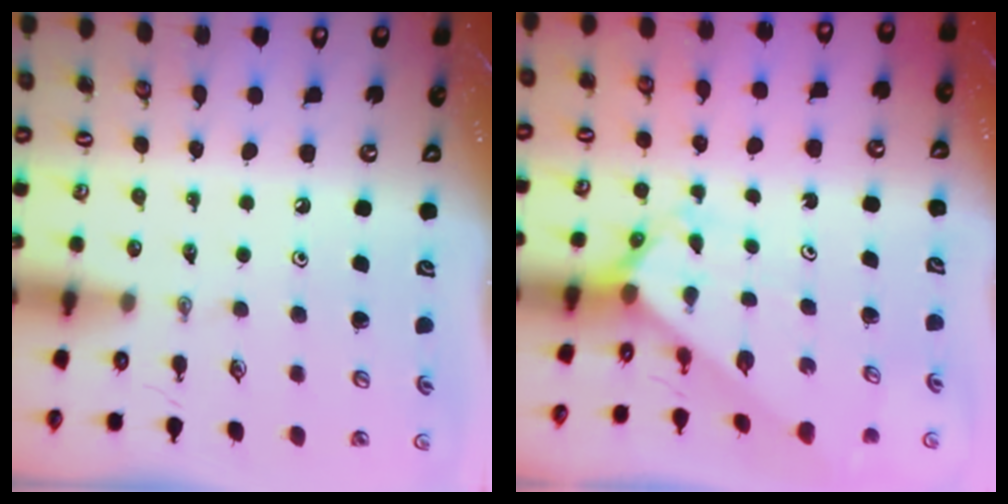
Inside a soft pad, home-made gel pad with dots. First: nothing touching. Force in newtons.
{"total": 2.1, "press": 2.1, "slide": 0.1}